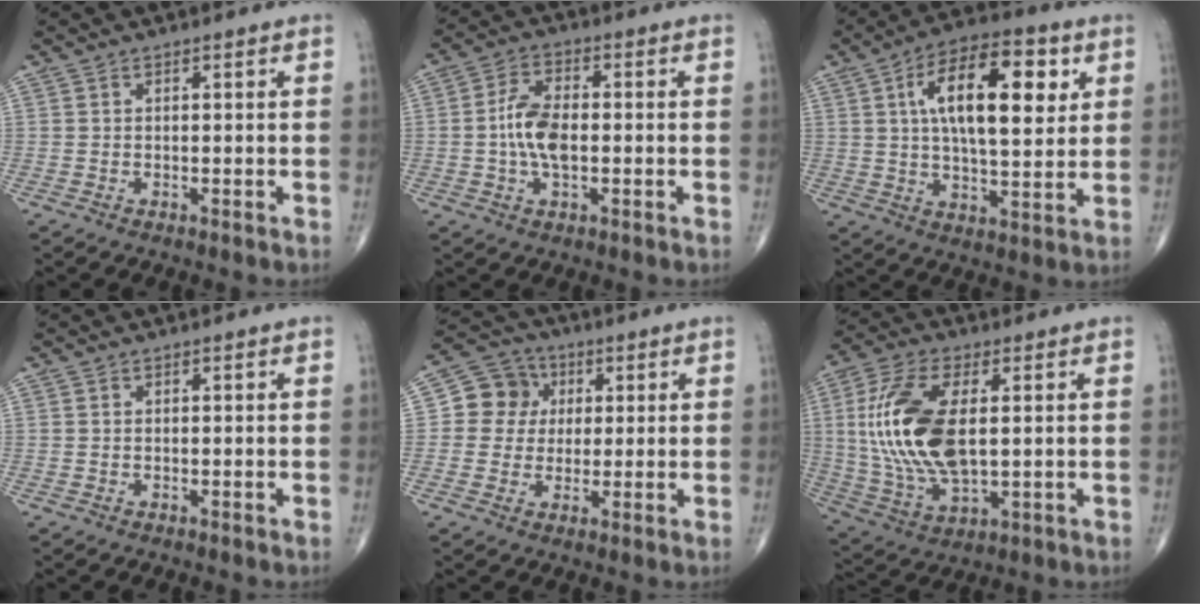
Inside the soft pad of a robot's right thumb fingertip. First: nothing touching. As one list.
[{"total": 7.9, "force": [-0.7, 4.1, 6.7], "torque": [-0.130, 0.010, -0.018]}, {"total": 18.1, "force": [5.2, 7.7, 15.5], "torque": [-0.227, -0.003, 0.078]}, {"total": 0.0}, {"total": 8.4, "force": [1.4, 7.7, 2.9], "torque": [-0.014, 0.007, 0.014]}, {"total": 18.6, "force": [2.0, 8.9, 16.2], "torque": [-0.343, -0.008, 0.043]}]